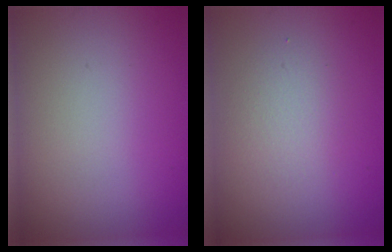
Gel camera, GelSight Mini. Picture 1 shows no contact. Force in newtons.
{"total": 2.0, "press": 2.0, "slide": 0.2}